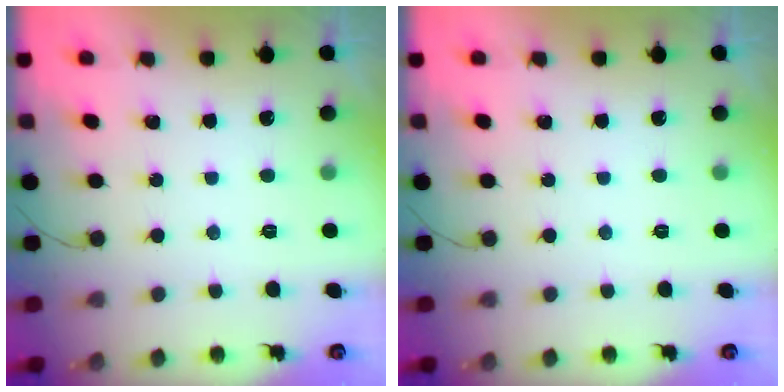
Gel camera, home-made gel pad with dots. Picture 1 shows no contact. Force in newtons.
{"total": 0.0}